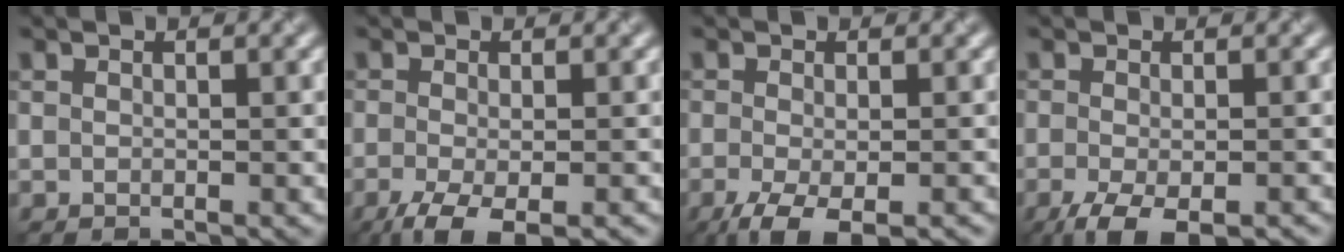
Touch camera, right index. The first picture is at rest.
{"total": 4.5, "force": [-2.6, 1.2, 3.4], "torque": [-0.066, -0.009, -0.047]}
{"total": 4.4, "force": [-2.5, 1.2, 3.4], "torque": [-0.065, -0.008, -0.044]}
{"total": 4.8, "force": [-2.9, 1.5, 3.5], "torque": [-0.065, -0.010, -0.048]}